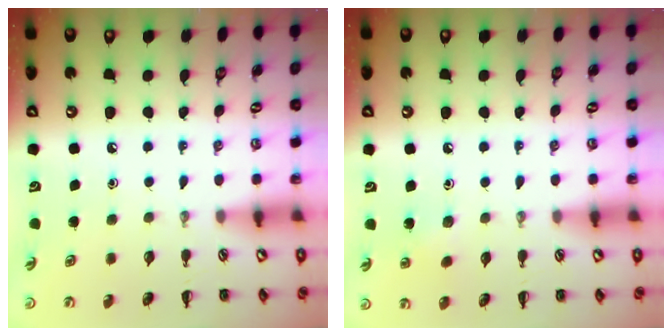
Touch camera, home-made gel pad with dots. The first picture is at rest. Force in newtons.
{"total": 4.7, "press": 4.6, "slide": 1.2}